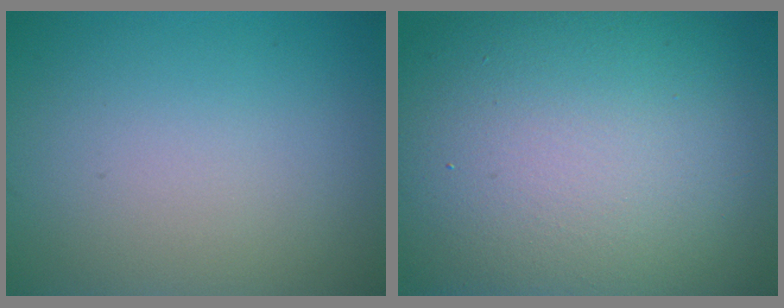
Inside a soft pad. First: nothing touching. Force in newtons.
{"total": 17.8, "press": 17.8, "slide": 0.6}